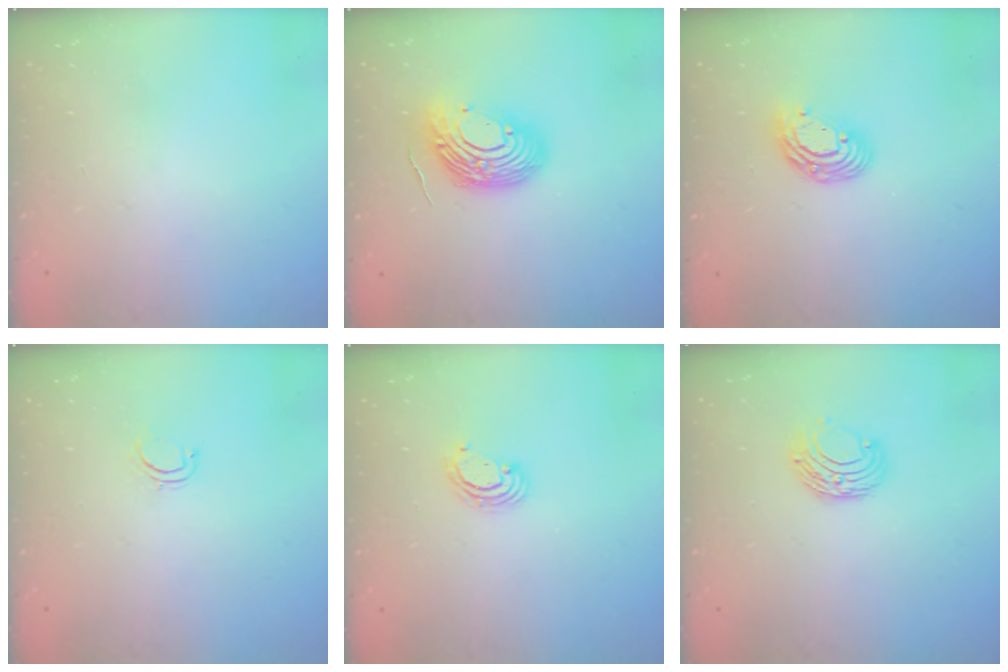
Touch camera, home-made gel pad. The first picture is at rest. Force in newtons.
{"total": 13.6, "press": 13.4, "slide": 2.2}
{"total": 9.8, "press": 9.7, "slide": 1.7}
{"total": 4.1, "press": 4.1, "slide": 0.7}
{"total": 3.2, "press": 3.2, "slide": 0.1}
{"total": 7.5, "press": 7.5, "slide": 0.7}